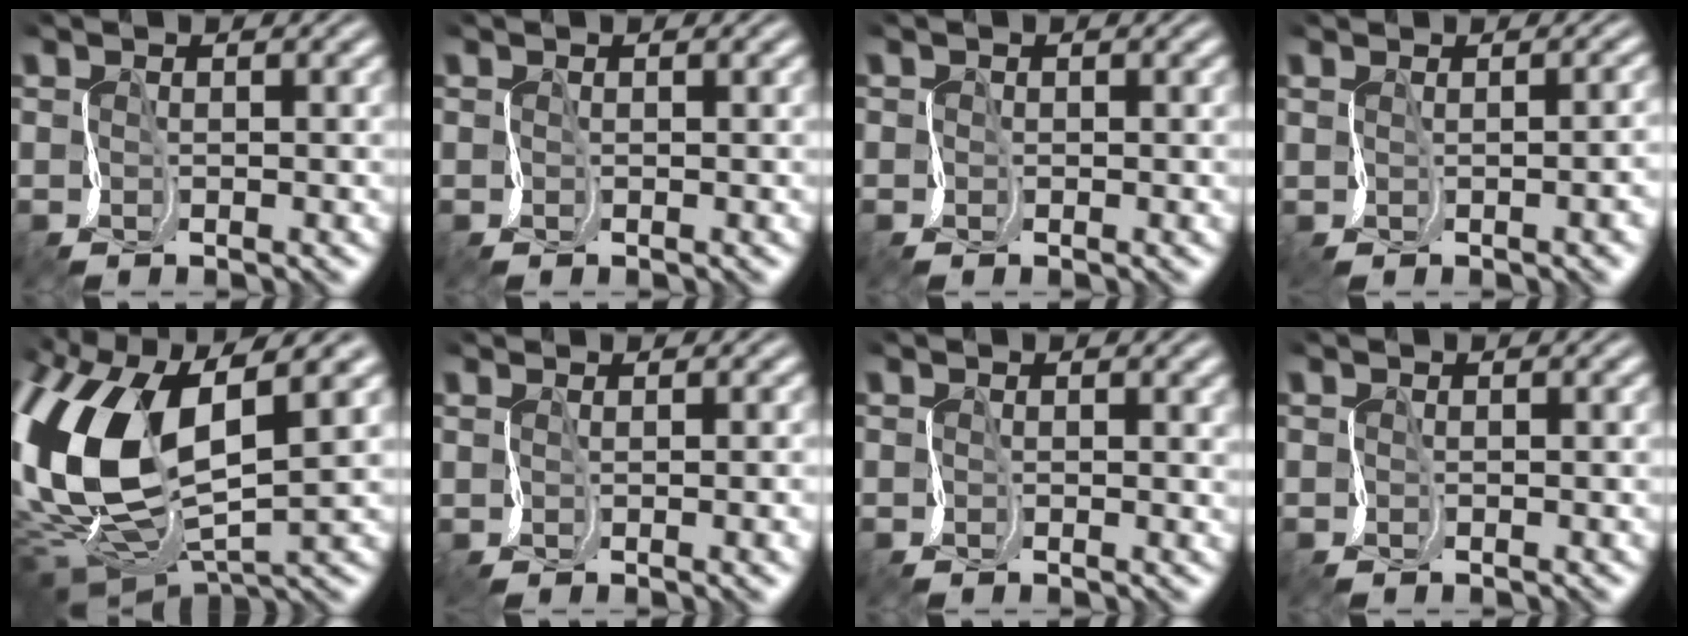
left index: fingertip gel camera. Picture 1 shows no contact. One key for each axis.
{"total": 0.0}
{"total": 0.6, "fx": -0.3, "fy": -0.1, "fz": -0.5, "tx": 0.007, "ty": 0.004, "tz": -0.002}
{"total": 4.3, "fx": -0.4, "fy": 2.2, "fz": 3.7, "tx": -0.006, "ty": 0.014, "tz": 0.000}
{"total": 12.0, "fx": 2.1, "fy": 6.4, "fz": 10.0, "tx": -0.239, "ty": -0.005, "tz": 0.048}
{"total": 3.4, "fx": 0.1, "fy": 1.5, "fz": 3.1, "tx": -0.017, "ty": 0.006, "tz": 0.008}
{"total": 0.6, "fx": 0.6, "fy": -0.3, "fz": 0.1, "tx": -0.003, "ty": 0.003, "tz": 0.007}
{"total": 0.0}